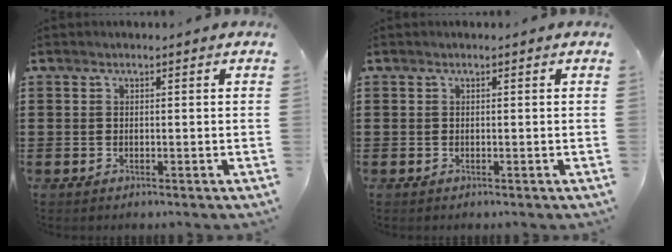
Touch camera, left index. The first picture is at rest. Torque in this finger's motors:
{"motor_torque": [-0.01, -0.01, 0.00, 0.00]}